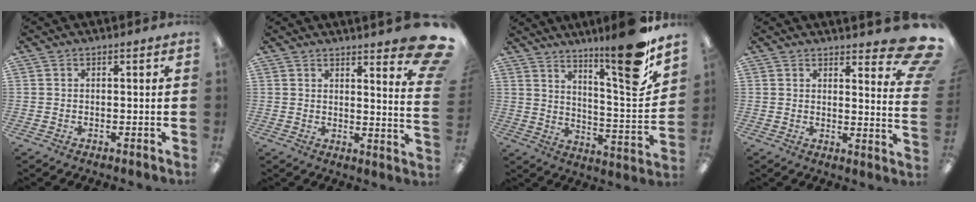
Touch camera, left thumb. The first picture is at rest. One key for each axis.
{"total": 9.0, "fx": 6.5, "fy": 1.6, "fz": 6.0, "tx": -0.082, "ty": -0.055, "tz": 0.111}
{"total": 16.5, "fx": 12.3, "fy": 2.4, "fz": 10.8, "tx": -0.154, "ty": -0.095, "tz": 0.190}
{"total": 9.7, "fx": 6.8, "fy": 2.9, "fz": 6.3, "tx": -0.070, "ty": -0.052, "tz": 0.115}